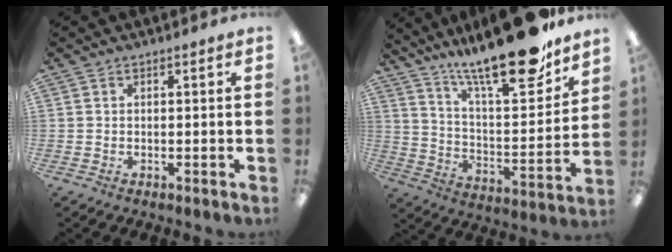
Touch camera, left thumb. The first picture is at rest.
{"total": 24.0, "force": [18.6, 5.3, 14.3], "torque": [-0.219, -0.128, 0.301]}